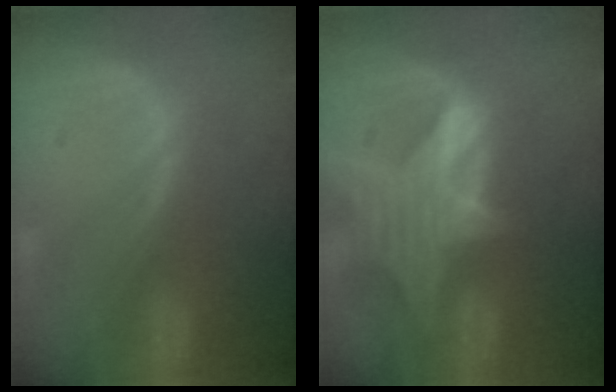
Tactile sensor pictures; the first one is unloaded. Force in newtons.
{"total": 8.4, "press": 7.6, "slide": 3.6}